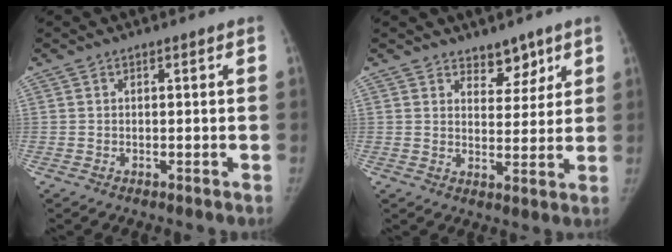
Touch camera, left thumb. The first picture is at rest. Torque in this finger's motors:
{"motor_torque": [-0.07, -0.02, 0.54, -0.21, -0.05]}